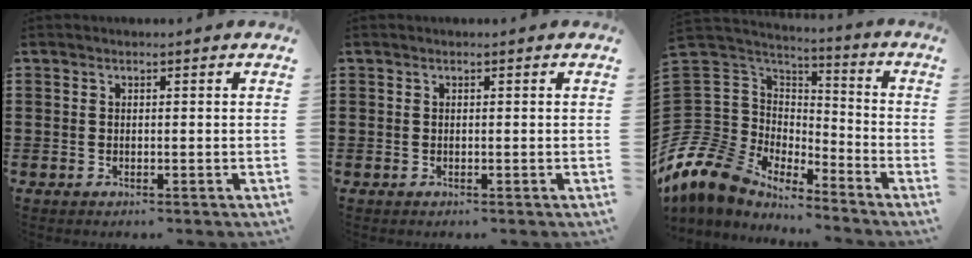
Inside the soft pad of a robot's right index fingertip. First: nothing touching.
{"total": 0.0}
{"total": 10.6, "force": [-7.3, 7.4, 2.1], "torque": [-0.110, -0.016, -0.146]}